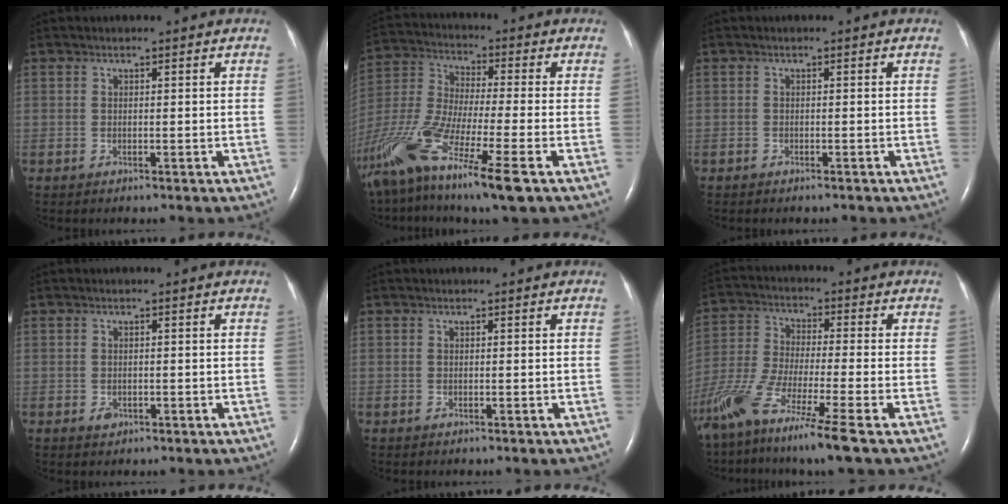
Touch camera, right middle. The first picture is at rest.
{"total": 19.6, "force": [-11.5, 1.6, 15.8], "torque": [-0.355, -0.062, -0.215]}
{"total": 0.6, "force": [-0.6, 0.1, 0.1], "torque": [-0.010, -0.002, -0.010]}
{"total": 1.1, "force": [-0.5, 0.8, 0.5], "torque": [-0.010, 0.001, -0.004]}
{"total": 0.0}
{"total": 15.3, "force": [-10.8, -0.5, 10.9], "torque": [-0.241, -0.056, -0.203]}